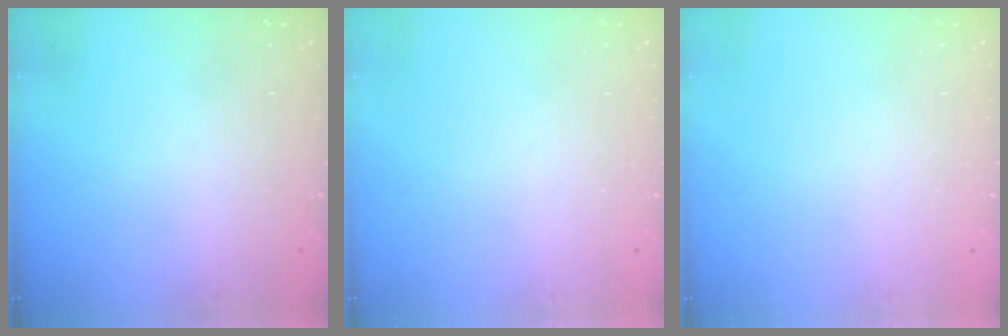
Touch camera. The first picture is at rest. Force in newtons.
{"total": 0.0}
{"total": 0.0}